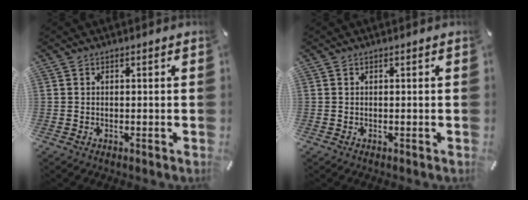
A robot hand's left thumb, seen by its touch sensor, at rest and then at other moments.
{"total": 0.0}